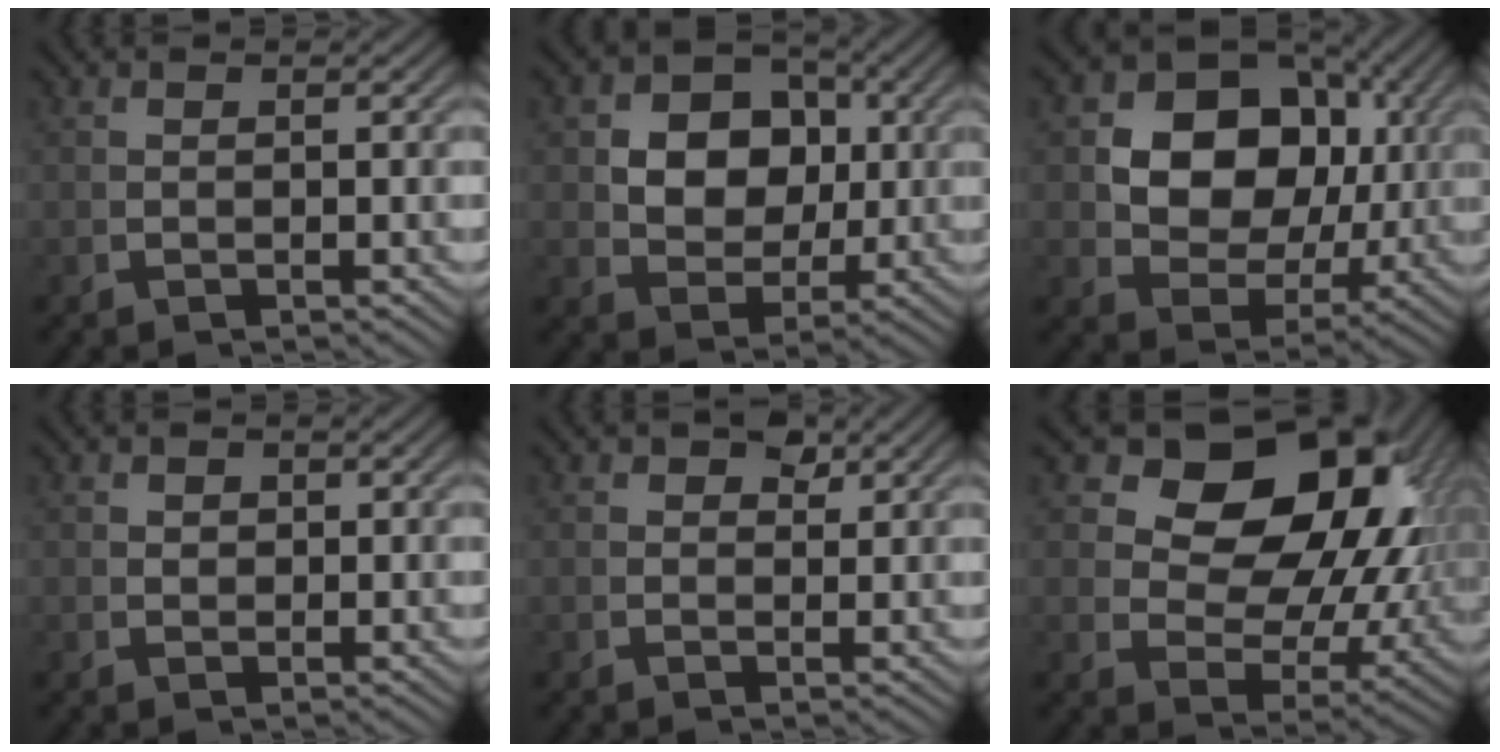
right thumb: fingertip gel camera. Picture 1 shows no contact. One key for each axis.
{"total": 8.5, "fx": 0.9, "fy": 6.7, "fz": 5.2, "tx": -0.114, "ty": -0.036, "tz": 0.032}
{"total": 13.5, "fx": 1.4, "fy": 10.1, "fz": 8.8, "tx": -0.188, "ty": -0.039, "tz": 0.035}
{"total": 1.1, "fx": 0.5, "fy": 0.9, "fz": 0.4, "tx": -0.011, "ty": -0.008, "tz": 0.017}
{"total": 2.6, "fx": 1.4, "fy": 1.7, "fz": 1.3, "tx": -0.017, "ty": -0.003, "tz": 0.024}
{"total": 21.9, "fx": 4.9, "fy": 15.0, "fz": 15.3, "tx": -0.227, "ty": 0.005, "tz": 0.063}